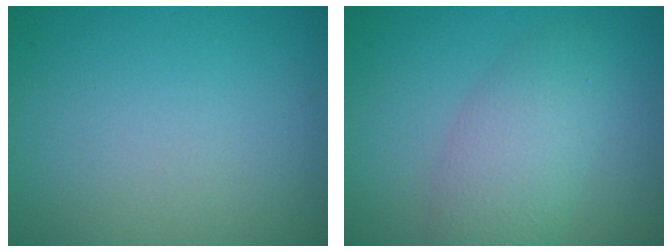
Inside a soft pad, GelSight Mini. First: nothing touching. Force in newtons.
{"total": 4.5, "press": 4.5, "slide": 0.1}